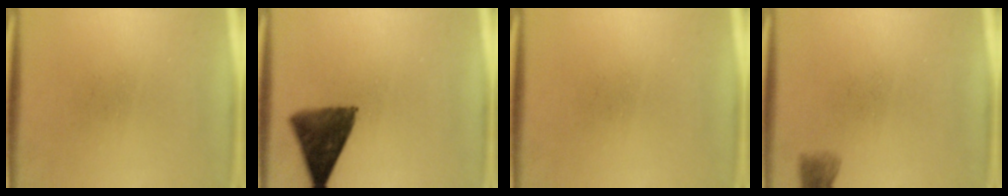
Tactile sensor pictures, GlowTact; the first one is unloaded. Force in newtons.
{"total": 9.8}
{"total": 0.0}
{"total": 2.2}